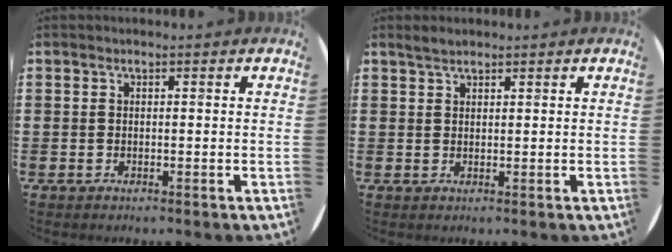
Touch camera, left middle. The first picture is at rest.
{"total": 1.4, "force": [1.3, 0.3, 0.4], "torque": [-0.010, 0.004, 0.024]}